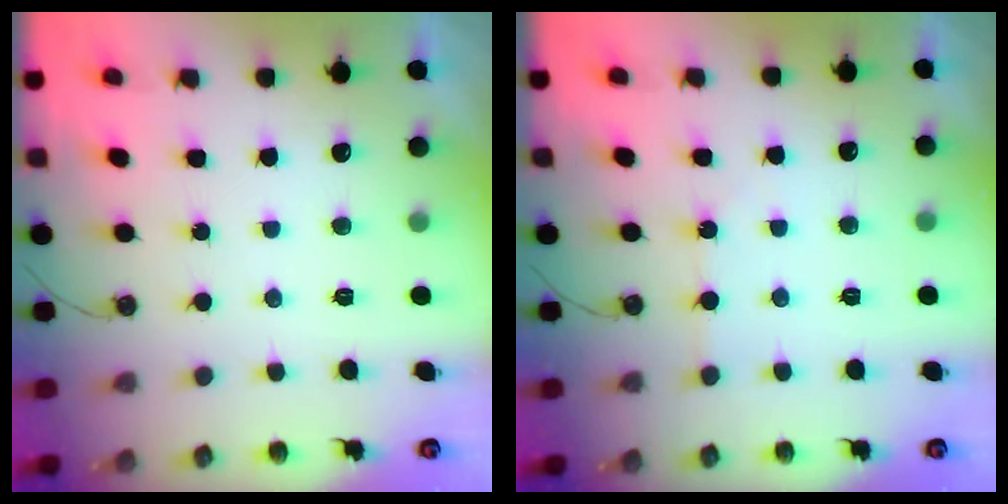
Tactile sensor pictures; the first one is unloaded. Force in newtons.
{"total": 1.9, "press": 1.8, "slide": 0.4}